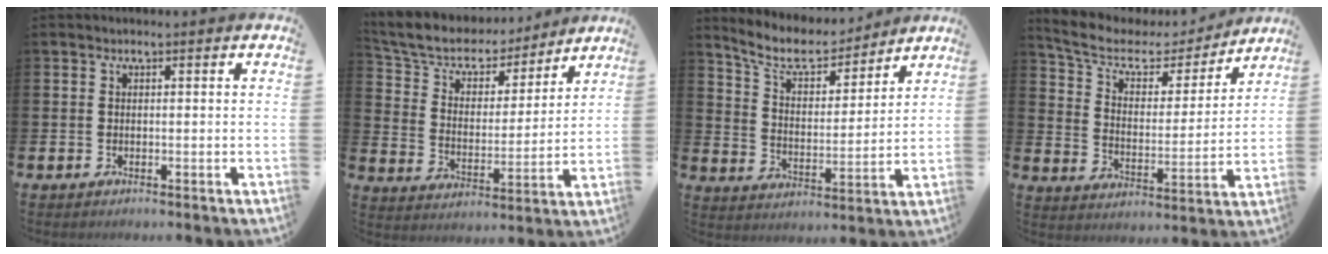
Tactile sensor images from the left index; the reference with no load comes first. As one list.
[{"total": 7.8, "force": [7.0, 3.0, 1.4], "torque": [-0.075, -0.046, 0.124]}, {"total": 8.5, "force": [7.7, 2.4, 2.7], "torque": [-0.087, -0.046, 0.136]}, {"total": 7.1, "force": [5.7, 3.4, 2.6], "torque": [-0.088, -0.030, 0.094]}]